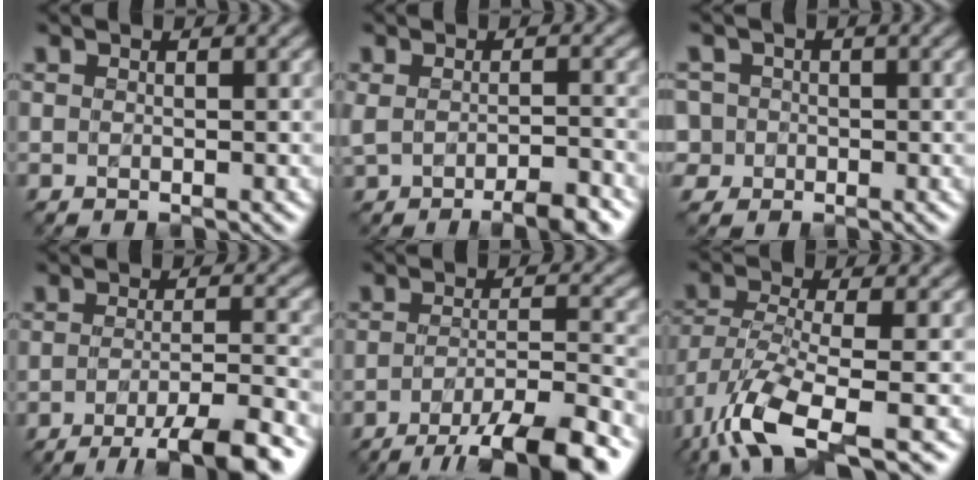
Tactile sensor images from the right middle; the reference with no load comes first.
{"total": 3.9, "force": [-2.3, 1.1, 3.0], "torque": [-0.051, -0.011, -0.036]}
{"total": 4.0, "force": [-0.2, 3.8, 1.1], "torque": [-0.015, 0.024, -0.032]}
{"total": 7.2, "force": [-4.3, 1.4, 5.6], "torque": [-0.075, -0.002, -0.066]}
{"total": 9.2, "force": [-6.1, 2.1, 6.6], "torque": [-0.091, 0.000, -0.098]}
{"total": 8.6, "force": [-4.8, 2.6, 6.7], "torque": [-0.146, -0.018, -0.096]}